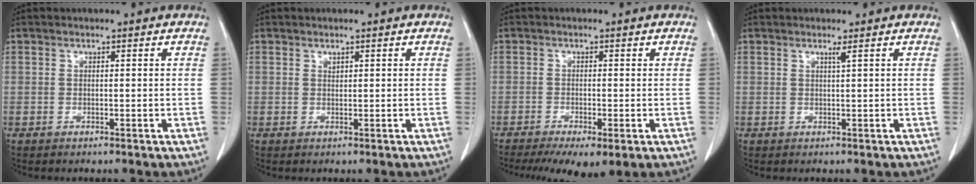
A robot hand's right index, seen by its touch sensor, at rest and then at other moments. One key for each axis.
{"total": 0.6, "fx": 0.5, "fy": 0.3, "fz": 0.4, "tx": -0.005, "ty": -0.002, "tz": 0.009}
{"total": 7.0, "fx": -4.0, "fy": 2.2, "fz": 5.3, "tx": -0.077, "ty": -0.017, "tz": -0.064}
{"total": 0.8, "fx": 0.4, "fy": -0.3, "fz": 0.5, "tx": -0.018, "ty": -0.007, "tz": 0.012}